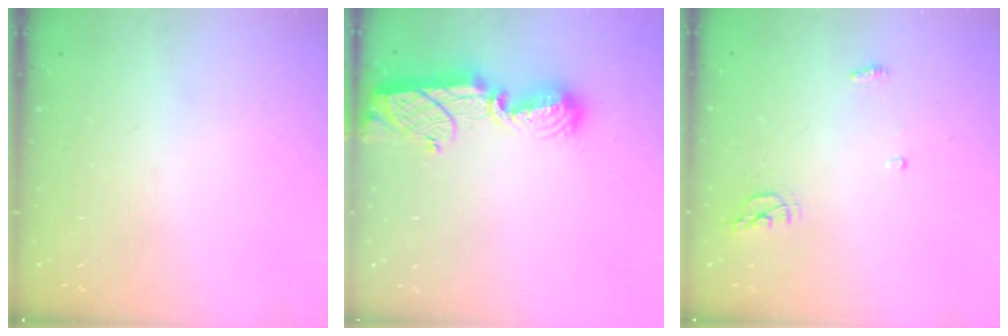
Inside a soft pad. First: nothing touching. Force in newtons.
{"total": 12.7, "press": 12.7, "slide": 1.0}
{"total": 5.6, "press": 5.6, "slide": 0.7}